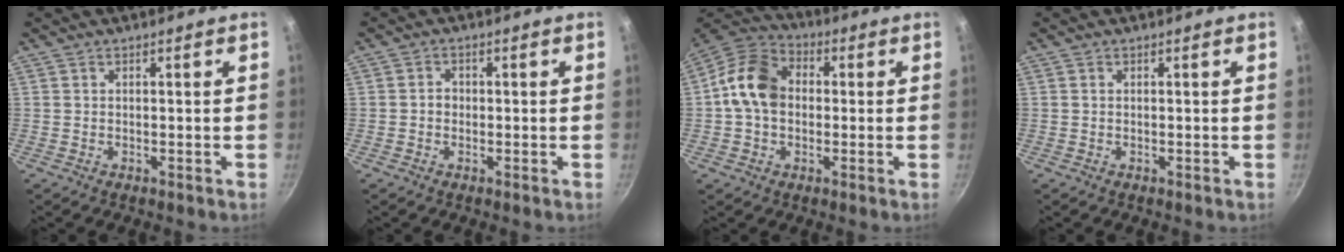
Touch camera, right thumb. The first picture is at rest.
{"total": 1.7, "force": [-0.3, 1.5, 0.8], "torque": [-0.009, 0.008, -0.007]}
{"total": 11.9, "force": [0.2, 9.1, 7.7], "torque": [-0.113, 0.026, -0.014]}
{"total": 0.0}